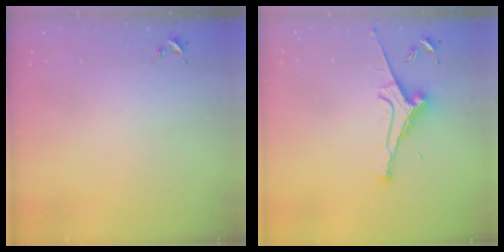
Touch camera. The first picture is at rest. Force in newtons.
{"total": 9.5, "press": 9.4, "slide": 1.2}